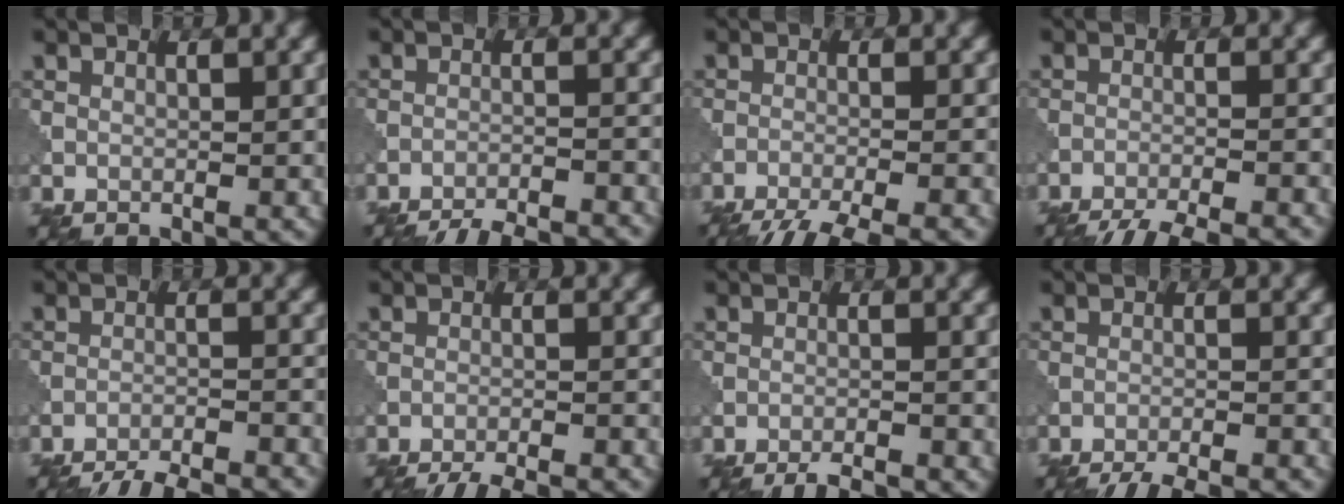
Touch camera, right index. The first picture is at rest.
{"total": 10.3, "force": [-9.8, 2.0, 2.5], "torque": [-0.023, 0.001, -0.131]}
{"total": 8.0, "force": [-6.8, 1.3, 4.0], "torque": [-0.060, -0.021, -0.104]}
{"total": 8.4, "force": [-7.7, 1.4, 3.0], "torque": [-0.043, -0.009, -0.115]}
{"total": 11.1, "force": [-10.5, 2.2, 2.8], "torque": [-0.029, -0.003, -0.141]}
{"total": 7.7, "force": [-7.2, 1.3, 2.4], "torque": [-0.026, 0.001, -0.101]}
{"total": 4.6, "force": [-4.2, 0.6, 1.7], "torque": [-0.021, -0.001, -0.063]}
{"total": 7.7, "force": [-7.2, 1.3, 2.4], "torque": [-0.028, 0.000, -0.102]}